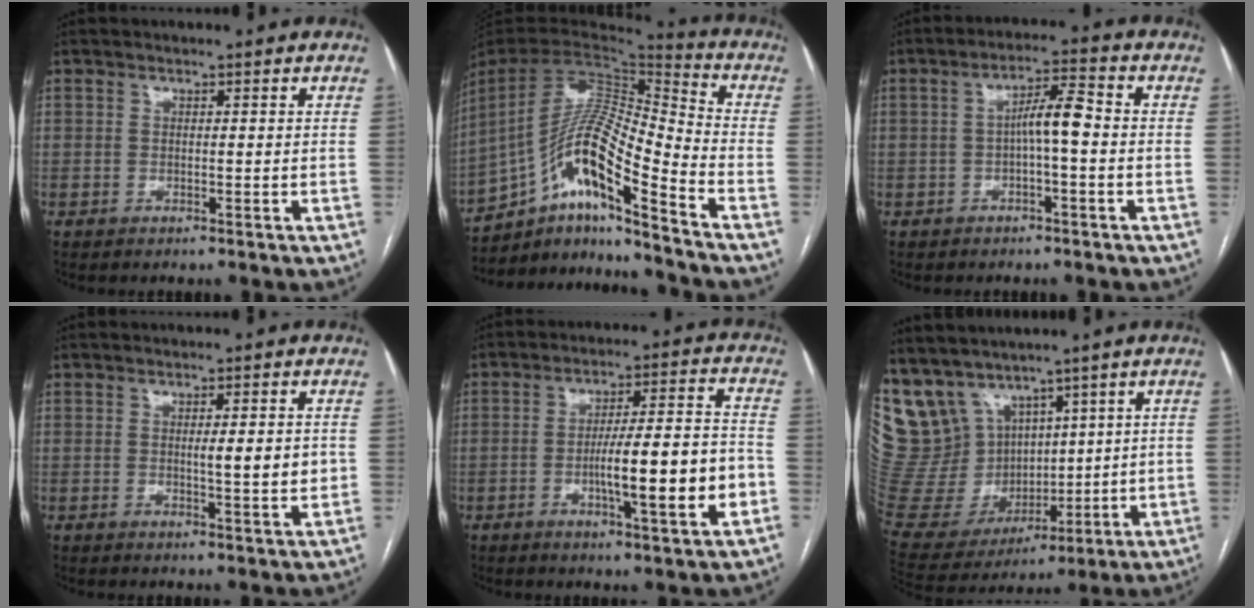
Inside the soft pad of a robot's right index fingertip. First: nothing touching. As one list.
[{"total": 17.7, "force": [-11.3, 1.3, 13.6], "torque": [-0.268, 0.008, -0.203]}, {"total": 5.5, "force": [-0.3, 0.8, 5.4], "torque": [-0.089, 0.018, -0.005]}, {"total": 4.2, "force": [0.2, 0.7, 4.2], "torque": [-0.062, -0.004, 0.003]}, {"total": 13.4, "force": [-3.6, 1.1, 12.8], "torque": [-0.202, 0.007, -0.053]}, {"total": 19.6, "force": [11.4, 13.7, 8.1], "torque": [-0.209, 0.055, 0.254]}]